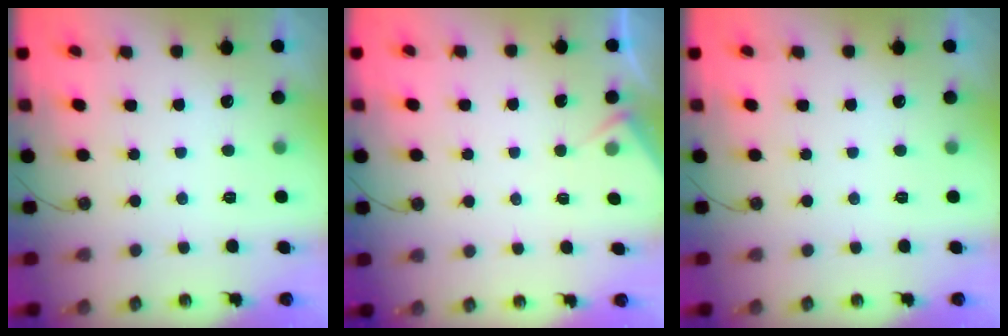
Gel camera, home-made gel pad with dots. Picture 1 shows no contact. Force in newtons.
{"total": 4.8, "press": 4.7, "slide": 0.6}
{"total": 0.0}